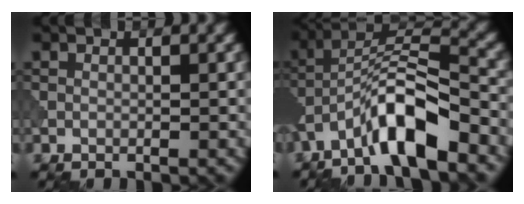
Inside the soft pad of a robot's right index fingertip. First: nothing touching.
{"total": 8.0, "force": [-4.9, 1.9, 6.0], "torque": [-0.106, 0.017, -0.094]}